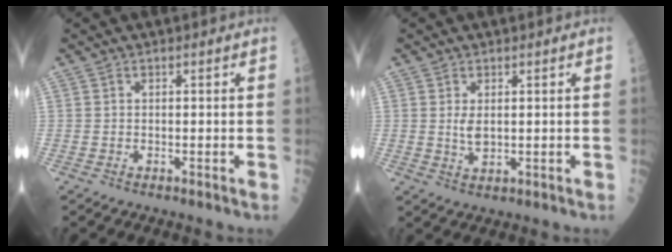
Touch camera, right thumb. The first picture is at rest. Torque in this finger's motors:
{"motor_torque": [0.39, 0.39, -0.19, -0.42, 0.00]}